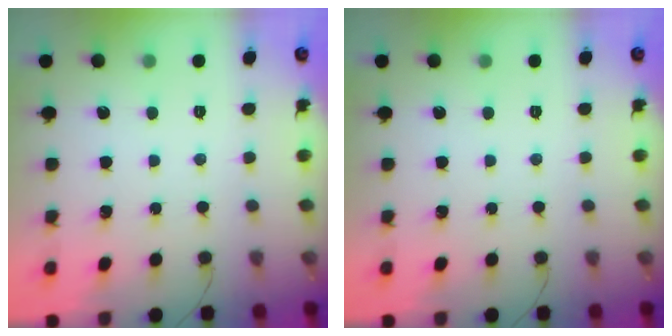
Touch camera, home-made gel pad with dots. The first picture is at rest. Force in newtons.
{"total": 0.0}